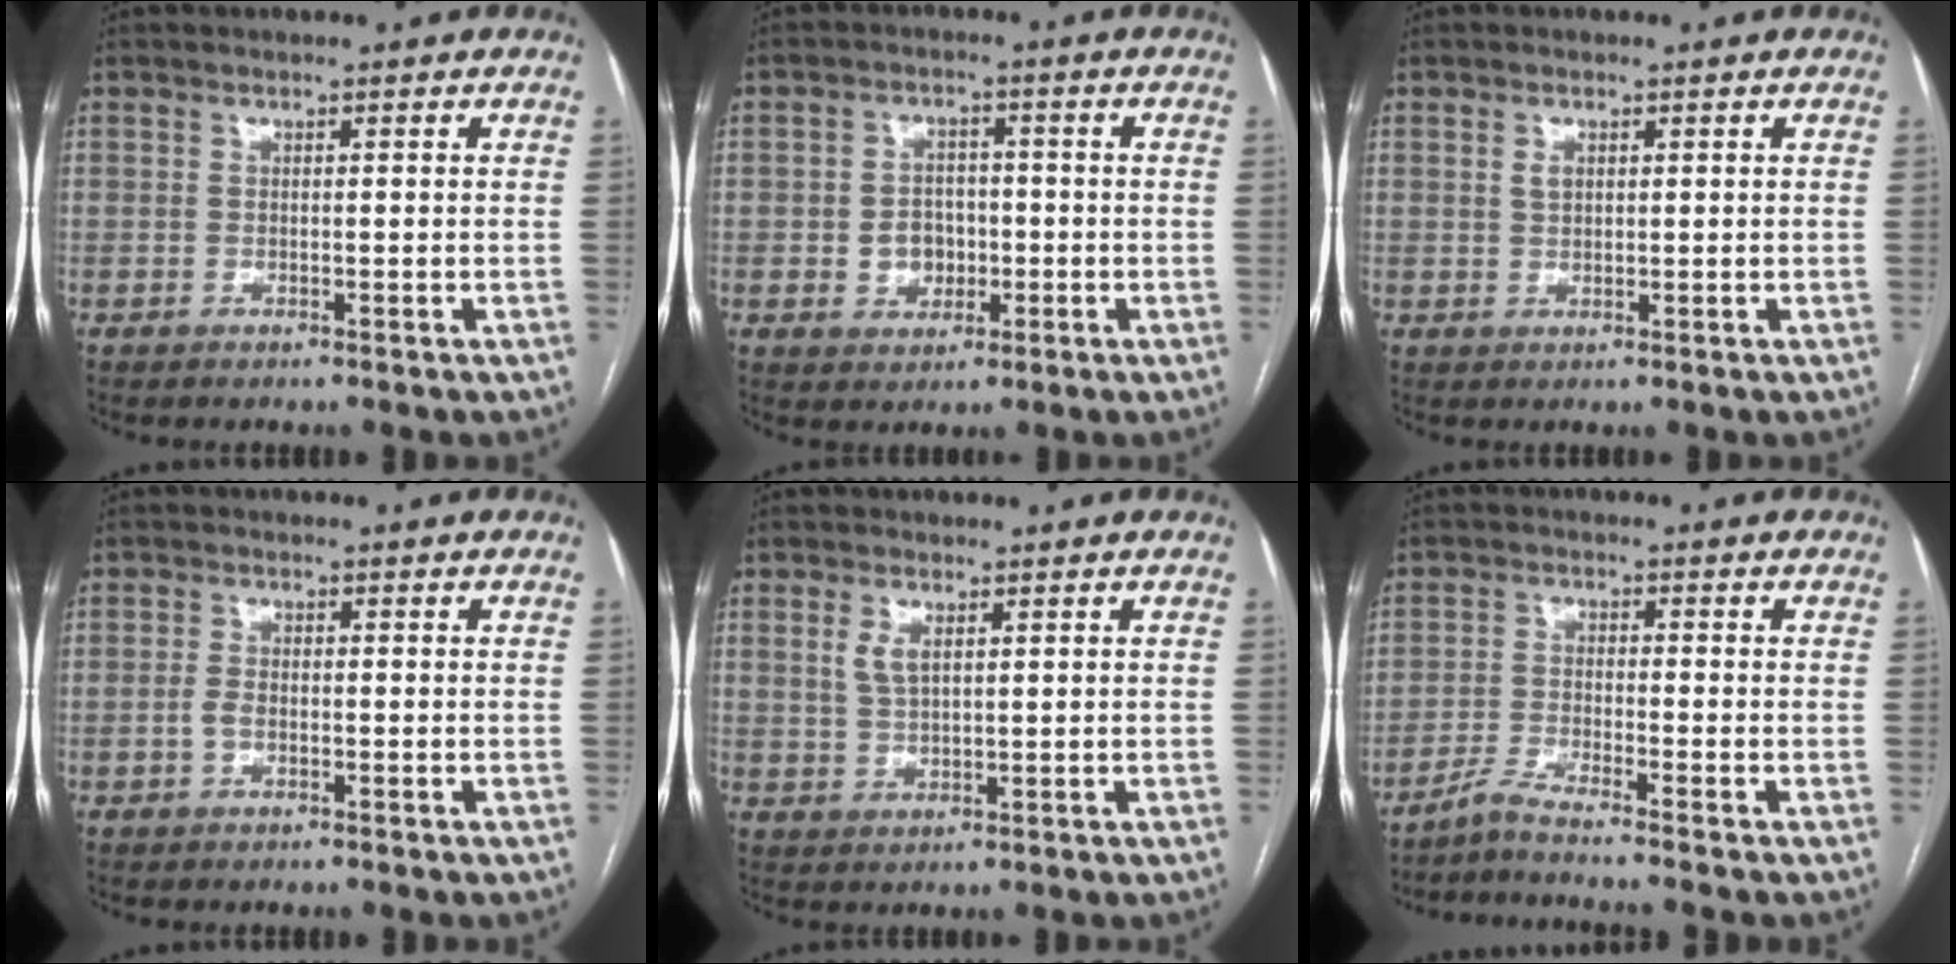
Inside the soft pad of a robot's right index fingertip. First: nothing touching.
{"total": 5.2, "force": [-0.9, 4.3, 2.8], "torque": [-0.047, 0.011, -0.008]}
{"total": 1.6, "force": [0.6, 1.0, 1.1], "torque": [-0.020, 0.001, 0.012]}
{"total": 2.0, "force": [-0.6, 1.0, 1.6], "torque": [-0.036, 0.003, -0.011]}
{"total": 3.1, "force": [1.3, 1.4, 2.5], "torque": [-0.055, 0.000, 0.029]}
{"total": 4.1, "force": [-3.5, -1.7, 1.3], "torque": [-0.032, -0.018, -0.067]}